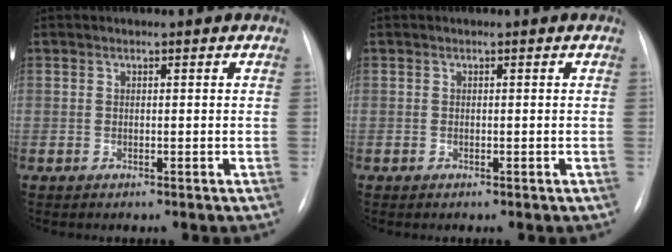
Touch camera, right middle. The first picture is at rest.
{"total": 0.0}